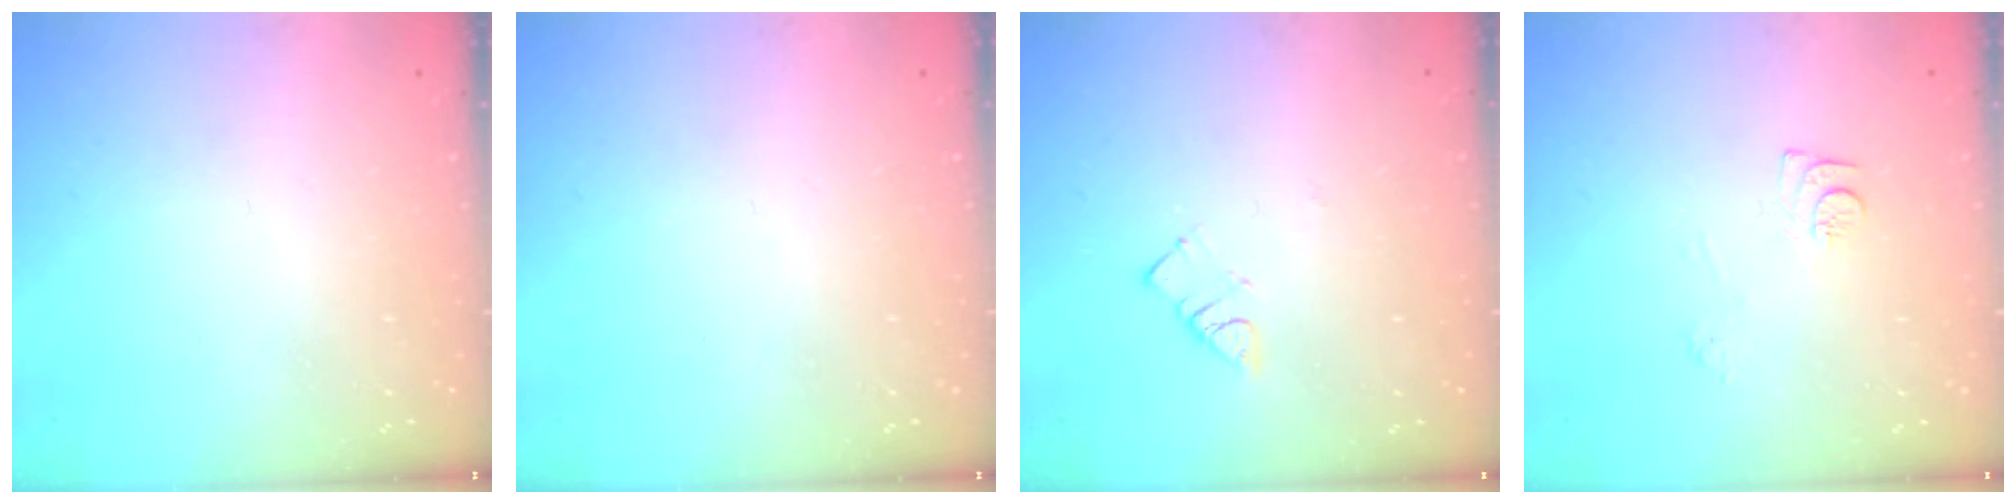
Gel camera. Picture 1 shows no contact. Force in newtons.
{"total": 0.0}
{"total": 3.6, "press": 3.6, "slide": 0.4}
{"total": 7.7, "press": 7.7, "slide": 0.8}